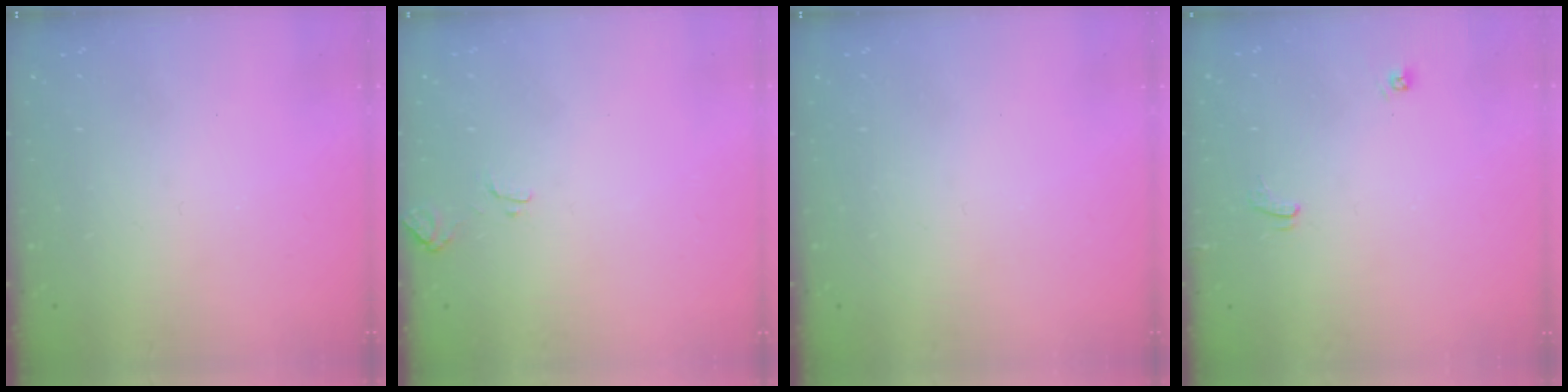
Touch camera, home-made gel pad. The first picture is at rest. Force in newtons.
{"total": 2.5, "press": 2.5, "slide": 0.3}
{"total": 0.0}
{"total": 3.3, "press": 3.3, "slide": 0.3}